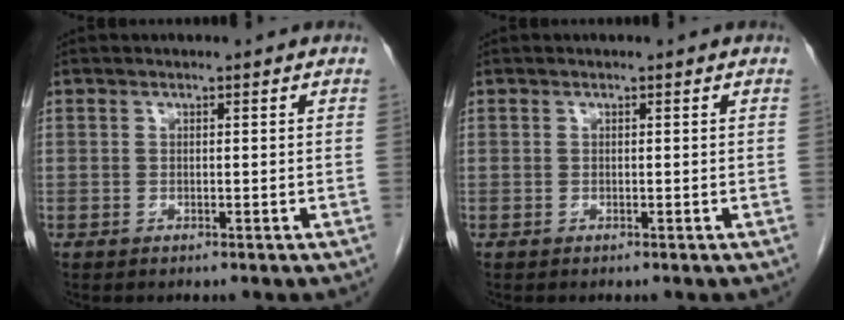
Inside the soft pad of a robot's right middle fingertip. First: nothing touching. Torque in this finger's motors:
{"motor_torque": [-0.02, -0.01, -0.01, -0.01]}